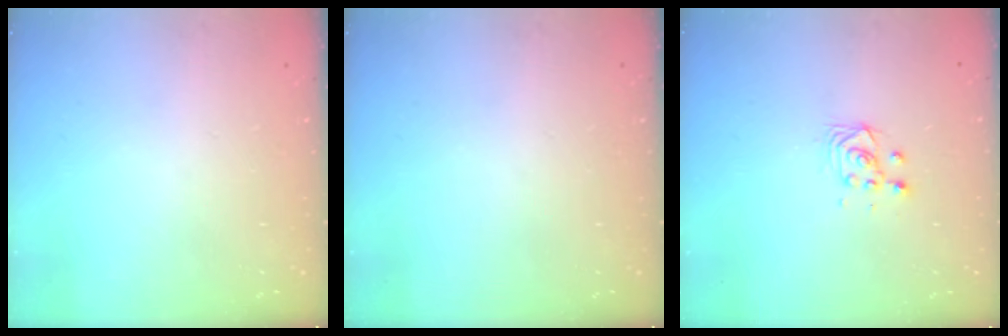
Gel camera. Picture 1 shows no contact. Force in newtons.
{"total": 0.0}
{"total": 3.6, "press": 3.5, "slide": 0.8}